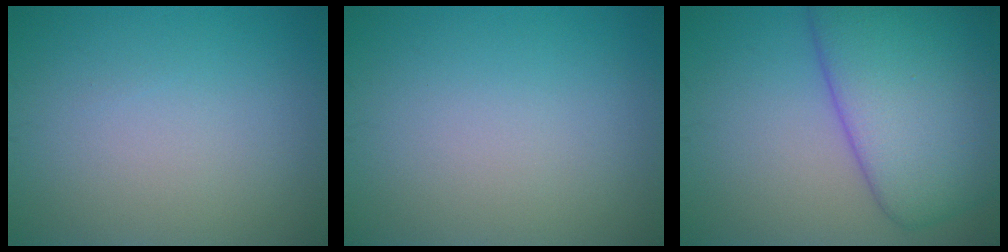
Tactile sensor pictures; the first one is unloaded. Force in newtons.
{"total": 0.0}
{"total": 10.8, "press": 10.8, "slide": 0.5}